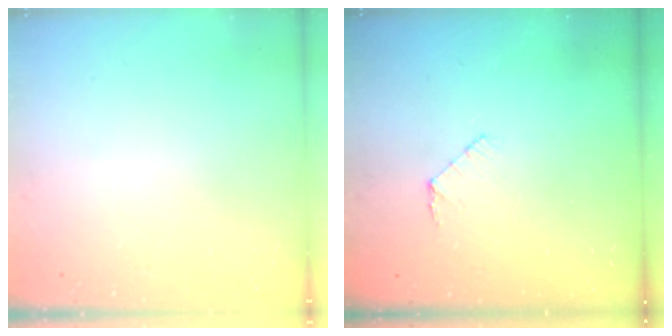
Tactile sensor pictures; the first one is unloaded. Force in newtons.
{"total": 4.9, "press": 4.9, "slide": 0.4}